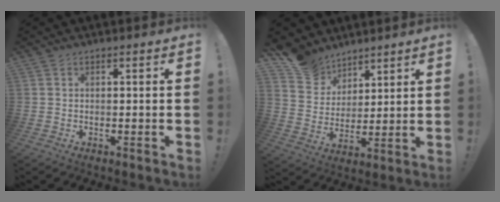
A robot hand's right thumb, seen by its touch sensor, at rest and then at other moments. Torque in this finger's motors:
{"motor_torque": [-0.56, 1.31, 0.13, 0.00, 0.00]}